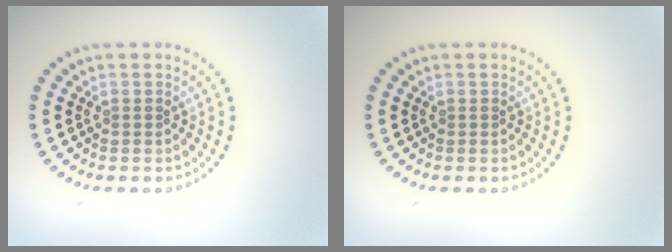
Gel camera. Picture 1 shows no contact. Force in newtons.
{"total": 0.0}